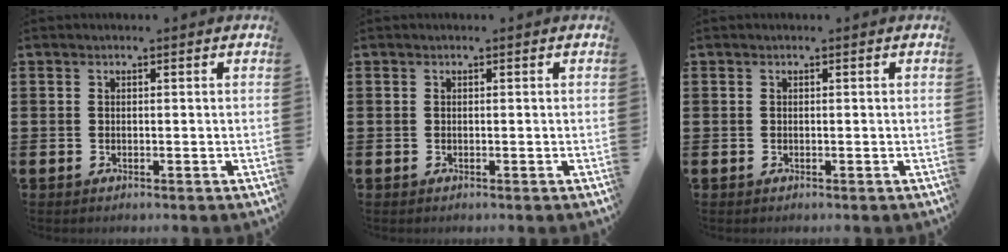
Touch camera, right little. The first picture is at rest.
{"total": 0.0}
{"total": 0.0}